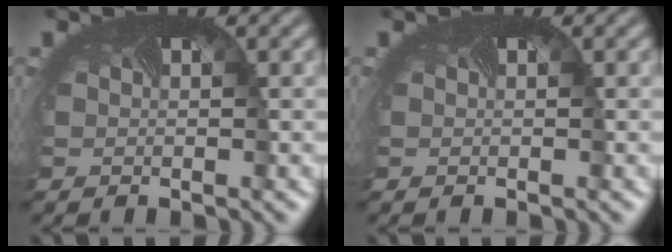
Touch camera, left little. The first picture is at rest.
{"total": 0.0}